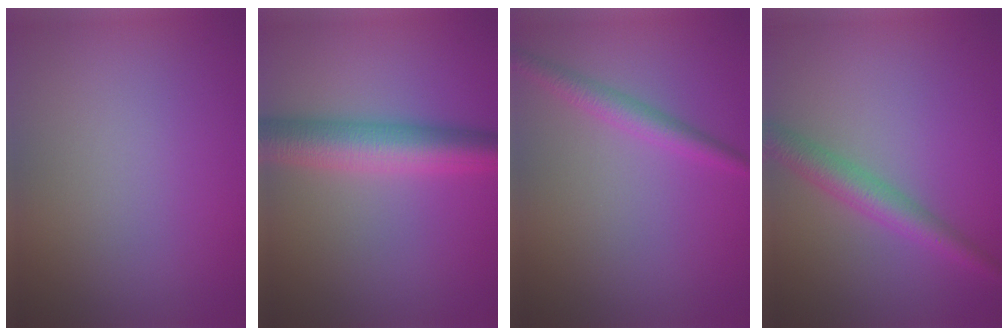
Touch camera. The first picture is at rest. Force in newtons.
{"total": 6.2, "press": 6.2, "slide": 0.1}
{"total": 2.3, "press": 2.3, "slide": 0.1}
{"total": 3.4, "press": 3.4, "slide": 0.0}